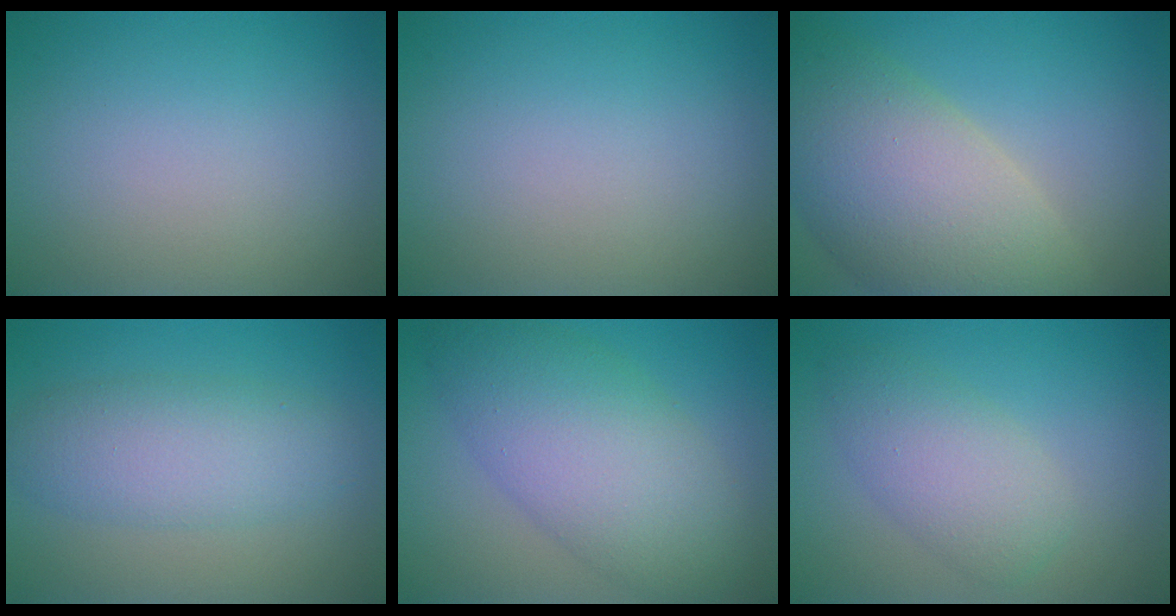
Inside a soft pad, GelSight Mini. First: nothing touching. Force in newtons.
{"total": 0.0}
{"total": 10.7, "press": 10.7, "slide": 1.0}
{"total": 4.8, "press": 4.8, "slide": 0.2}
{"total": 8.3, "press": 8.3, "slide": 0.3}
{"total": 4.0, "press": 4.0, "slide": 0.0}